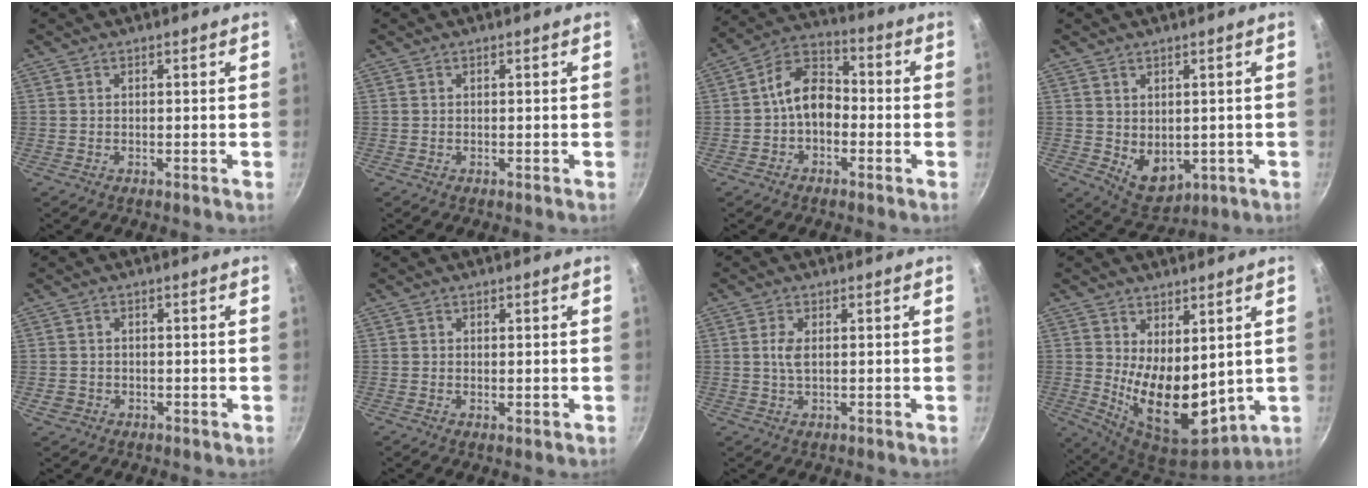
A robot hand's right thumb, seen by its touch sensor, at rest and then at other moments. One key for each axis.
{"total": 0.0}
{"total": 9.5, "fx": -1.6, "fy": 6.7, "fz": 6.5, "tx": -0.078, "ty": 0.040, "tz": -0.043}
{"total": 6.8, "fx": 0.1, "fy": 5.0, "fz": 4.6, "tx": -0.052, "ty": -0.016, "tz": 0.025}
{"total": 2.2, "fx": -0.6, "fy": 2.0, "fz": 0.7, "tx": -0.011, "ty": 0.004, "tz": -0.005}
{"total": 0.7, "fx": 0.2, "fy": 0.4, "fz": 0.5, "tx": -0.008, "ty": -0.004, "tz": 0.001}
{"total": 2.8, "fx": 0.4, "fy": 1.2, "fz": 2.5, "tx": -0.054, "ty": 0.000, "tz": 0.008}
{"total": 14.2, "fx": 1.8, "fy": 7.9, "fz": 11.6, "tx": -0.152, "ty": -0.048, "tz": 0.055}